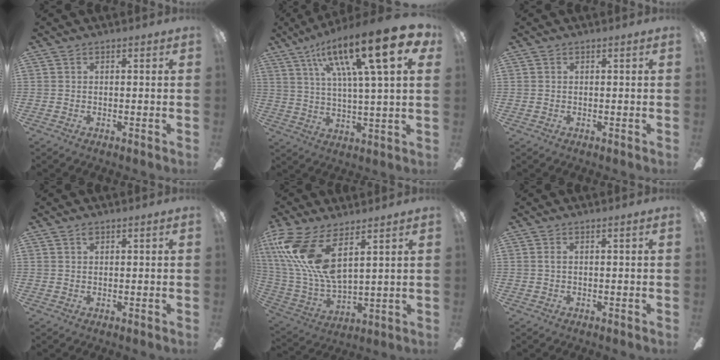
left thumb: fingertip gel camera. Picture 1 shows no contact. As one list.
[{"total": 21.9, "force": [11.1, 4.9, 18.2], "torque": [-0.297, -0.047, 0.163]}, {"total": 0.0}, {"total": 1.2, "force": [0.8, 0.5, 0.7], "torque": [-0.016, 0.003, 0.015]}, {"total": 18.4, "force": [9.2, 7.0, 14.2], "torque": [-0.323, -0.044, 0.157]}, {"total": 1.4, "force": [0.0, 0.2, 1.3], "torque": [-0.025, 0.001, 0.000]}]